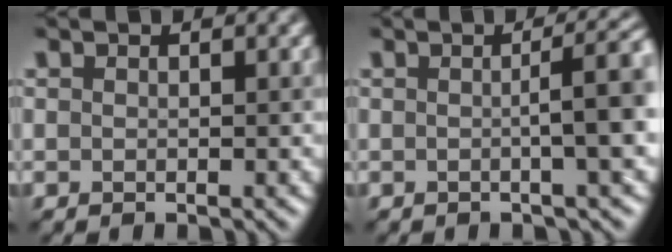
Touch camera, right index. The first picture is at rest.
{"total": 4.9, "force": [0.1, 0.8, 4.9], "torque": [-0.057, 0.016, 0.004]}